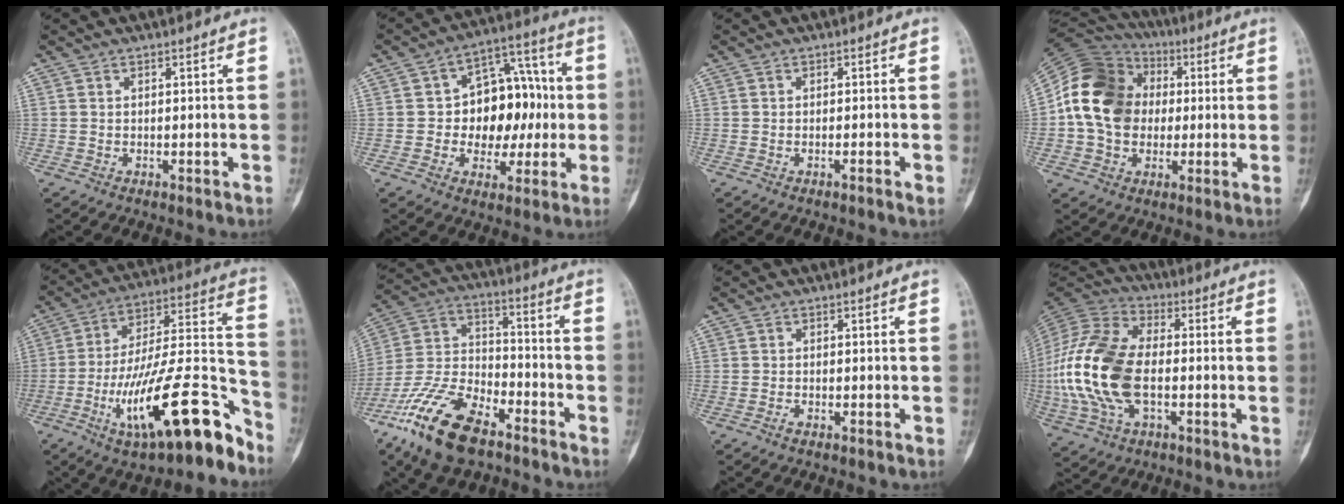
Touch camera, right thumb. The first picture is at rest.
{"total": 13.7, "force": [0.0, 9.5, 9.9], "torque": [-0.082, 0.035, 0.002]}
{"total": 1.0, "force": [-0.5, 0.0, 0.9], "torque": [-0.019, 0.002, -0.005]}
{"total": 17.5, "force": [1.1, 14.1, 10.3], "torque": [-0.172, 0.029, 0.015]}
{"total": 25.0, "force": [-13.6, 7.2, 19.6], "torque": [-0.288, 0.089, -0.219]}
{"total": 18.7, "force": [-12.2, 8.0, 11.8], "torque": [-0.243, 0.056, -0.229]}
{"total": 1.0, "force": [-0.8, 0.2, 0.6], "torque": [-0.016, 0.006, -0.011]}
{"total": 20.3, "force": [-2.7, 11.8, 16.3], "torque": [-0.351, 0.015, -0.049]}